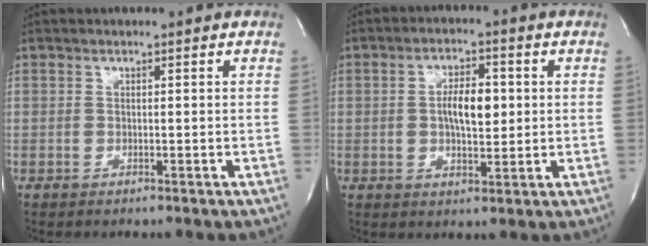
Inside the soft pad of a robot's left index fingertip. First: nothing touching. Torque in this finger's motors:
{"motor_torque": [0.38, 0.33, 0.10, 0.09]}